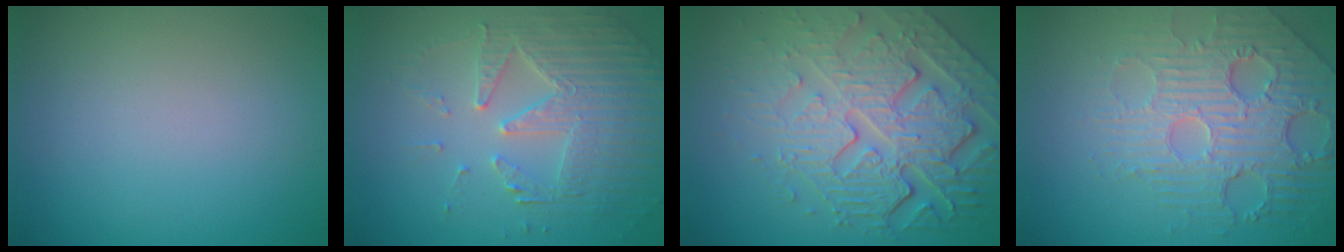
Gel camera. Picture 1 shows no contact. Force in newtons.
{"total": 5.0, "press": 4.4, "slide": 2.4}
{"total": 8.6, "press": 5.9, "slide": 6.3}
{"total": 6.1, "press": 4.9, "slide": 3.7}